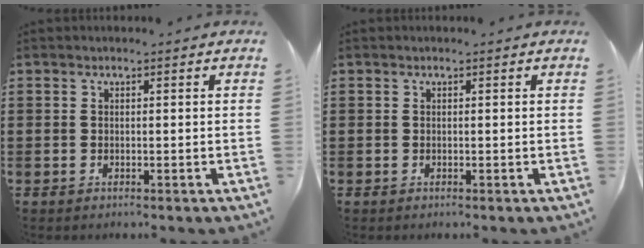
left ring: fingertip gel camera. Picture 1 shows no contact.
{"total": 0.0}